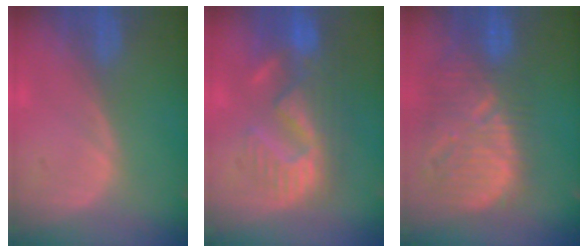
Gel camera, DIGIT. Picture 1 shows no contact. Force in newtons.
{"total": 11.0, "press": 9.7, "slide": 5.3}
{"total": 12.9, "press": 11.3, "slide": 6.3}